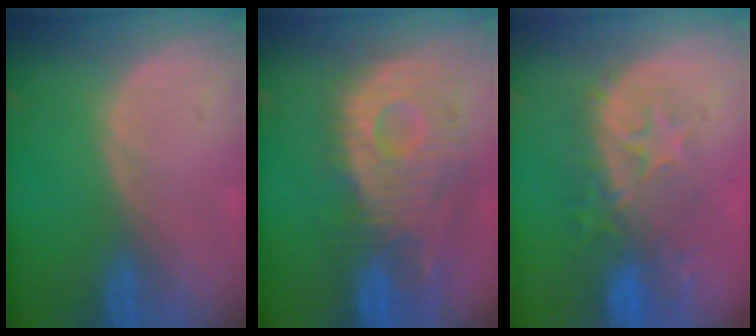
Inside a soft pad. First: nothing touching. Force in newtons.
{"total": 12.0, "press": 10.7, "slide": 5.5}
{"total": 9.7, "press": 9.1, "slide": 3.2}